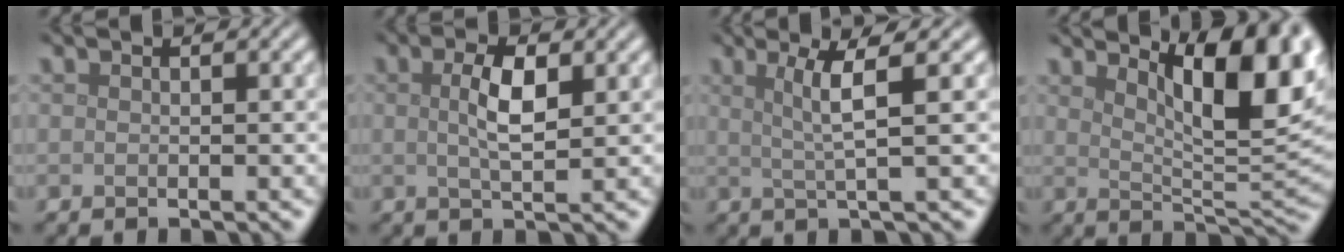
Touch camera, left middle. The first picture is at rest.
{"total": 3.2, "force": [0.7, 1.0, 3.0], "torque": [-0.060, 0.002, 0.013]}
{"total": 3.5, "force": [1.1, 0.4, 3.3], "torque": [-0.057, 0.001, 0.021]}
{"total": 10.1, "force": [4.6, 3.0, 8.5], "torque": [-0.119, 0.004, 0.076]}